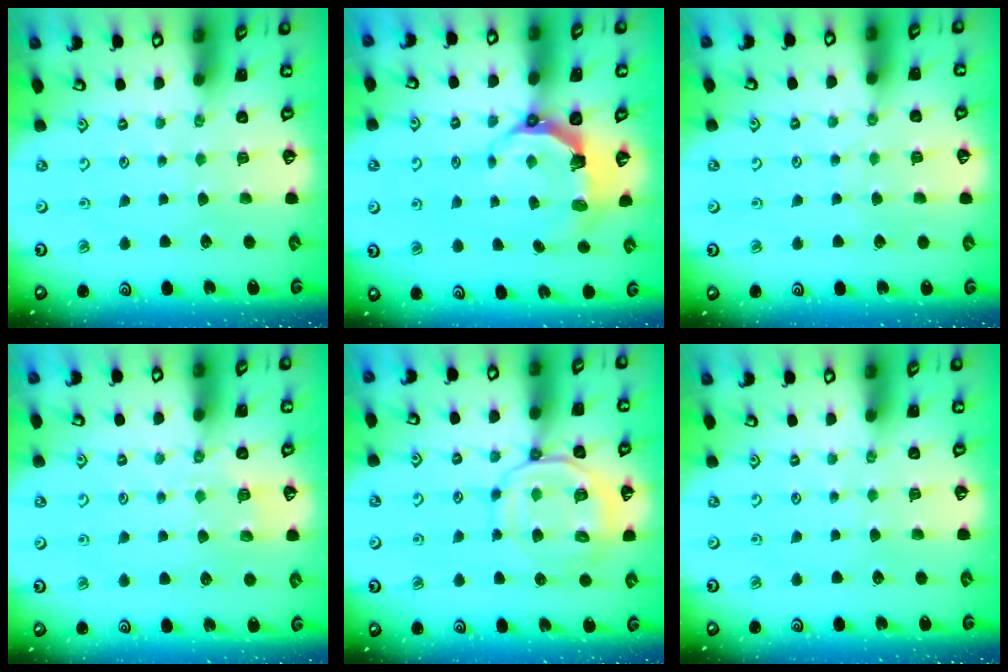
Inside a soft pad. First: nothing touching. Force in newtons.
{"total": 6.9, "press": 5.0, "slide": 4.7}
{"total": 2.8, "press": 2.7, "slide": 0.5}
{"total": 3.0, "press": 2.6, "slide": 1.5}
{"total": 12.1, "press": 12.0, "slide": 1.6}
{"total": 0.0}